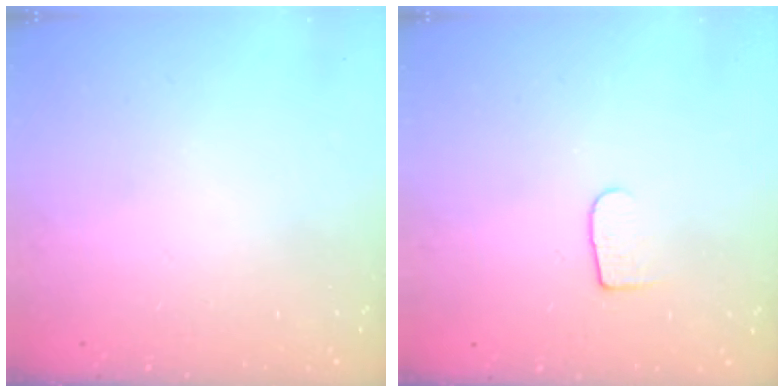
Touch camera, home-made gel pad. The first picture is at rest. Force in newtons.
{"total": 5.8, "press": 5.8, "slide": 0.7}